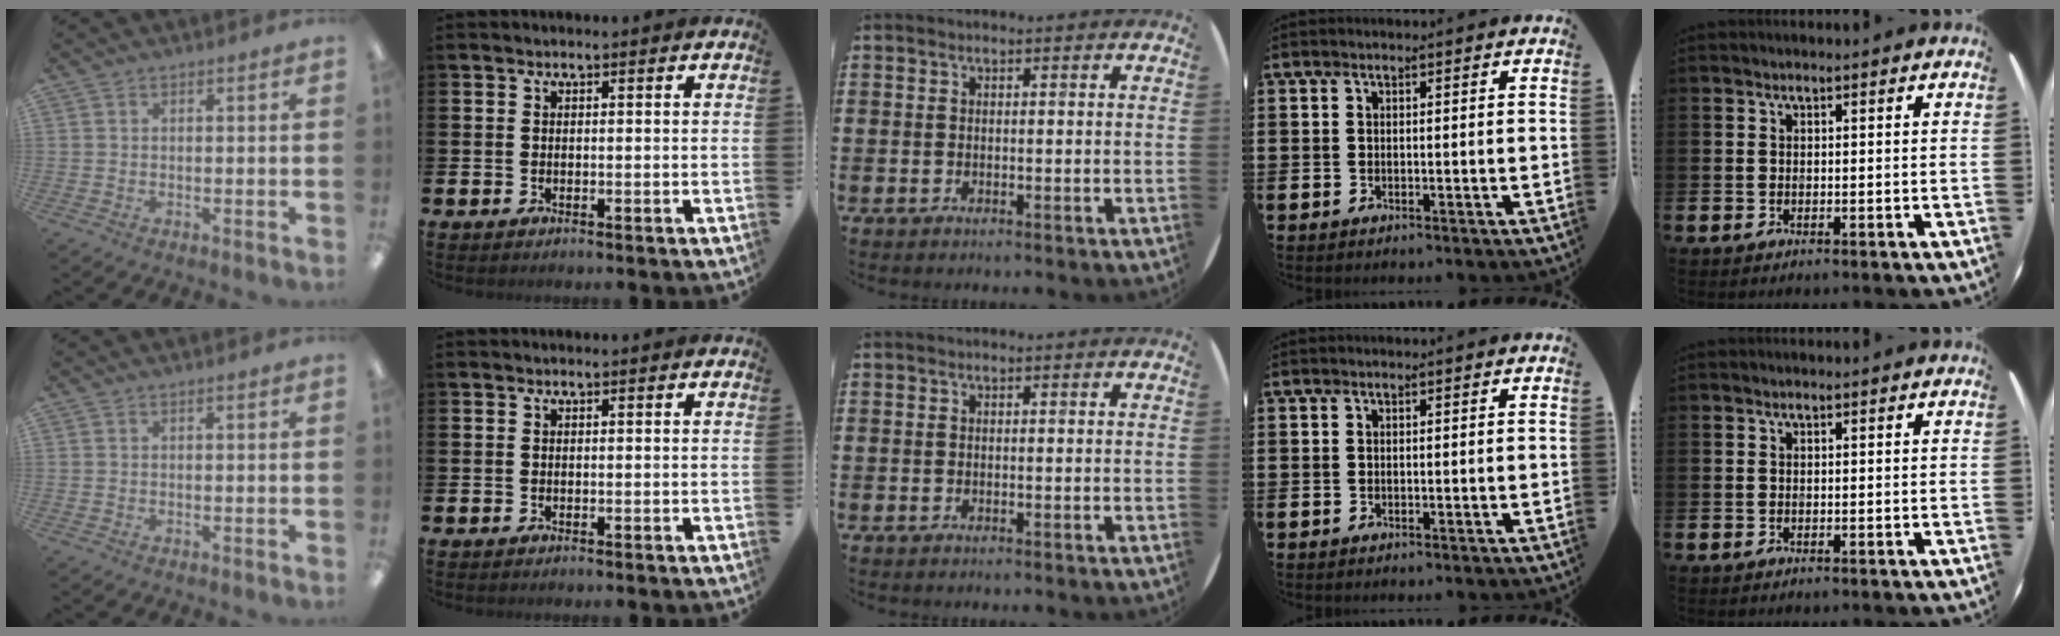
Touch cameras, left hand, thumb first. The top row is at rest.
{}